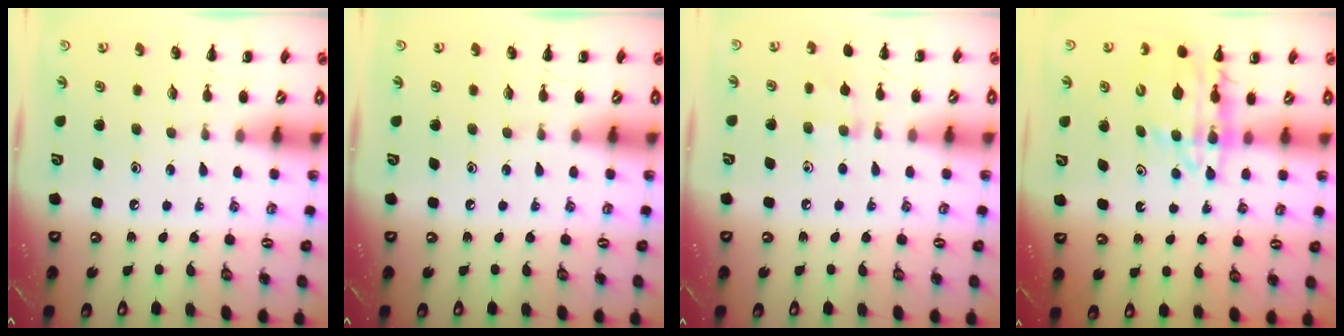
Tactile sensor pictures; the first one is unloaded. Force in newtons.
{"total": 0.0}
{"total": 7.1, "press": 6.8, "slide": 2.1}
{"total": 12.4, "press": 11.8, "slide": 3.7}